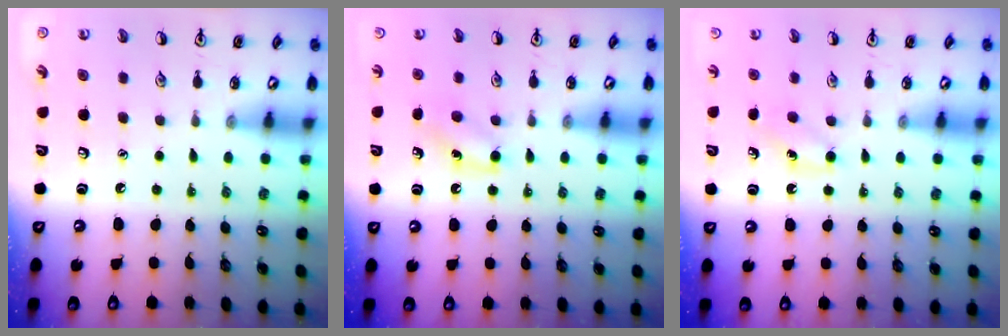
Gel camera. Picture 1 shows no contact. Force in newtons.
{"total": 6.4, "press": 6.2, "slide": 1.7}
{"total": 3.3, "press": 3.2, "slide": 1.0}